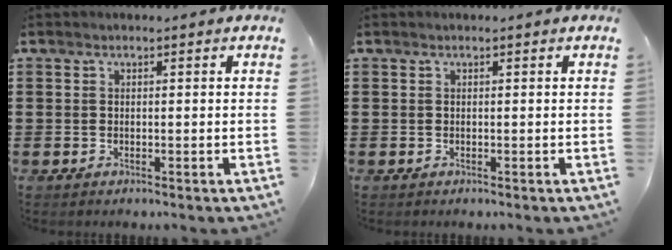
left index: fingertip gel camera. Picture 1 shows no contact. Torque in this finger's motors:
{"motor_torque": [0.00, 0.00, 0.00, 0.00]}